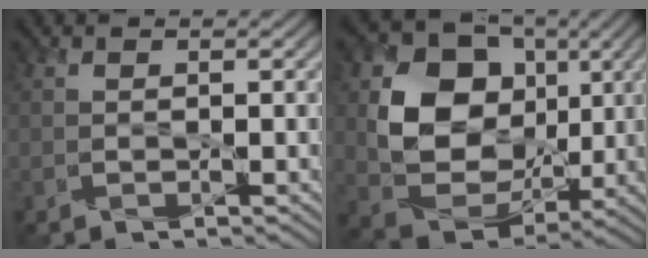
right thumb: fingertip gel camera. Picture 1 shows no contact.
{"total": 12.5, "force": [2.3, 10.2, 6.8], "torque": [-0.135, -0.003, 0.033]}